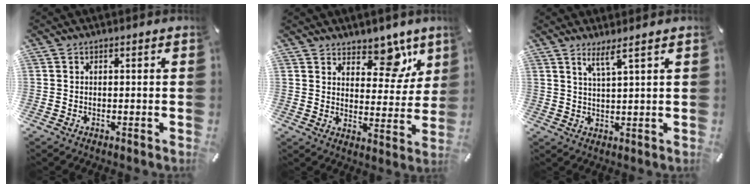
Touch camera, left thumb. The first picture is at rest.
{"total": 9.4, "force": [6.7, 5.4, 3.7], "torque": [-0.023, -0.060, 0.114]}
{"total": 3.9, "force": [3.1, -0.2, 2.4], "torque": [-0.055, -0.010, 0.054]}